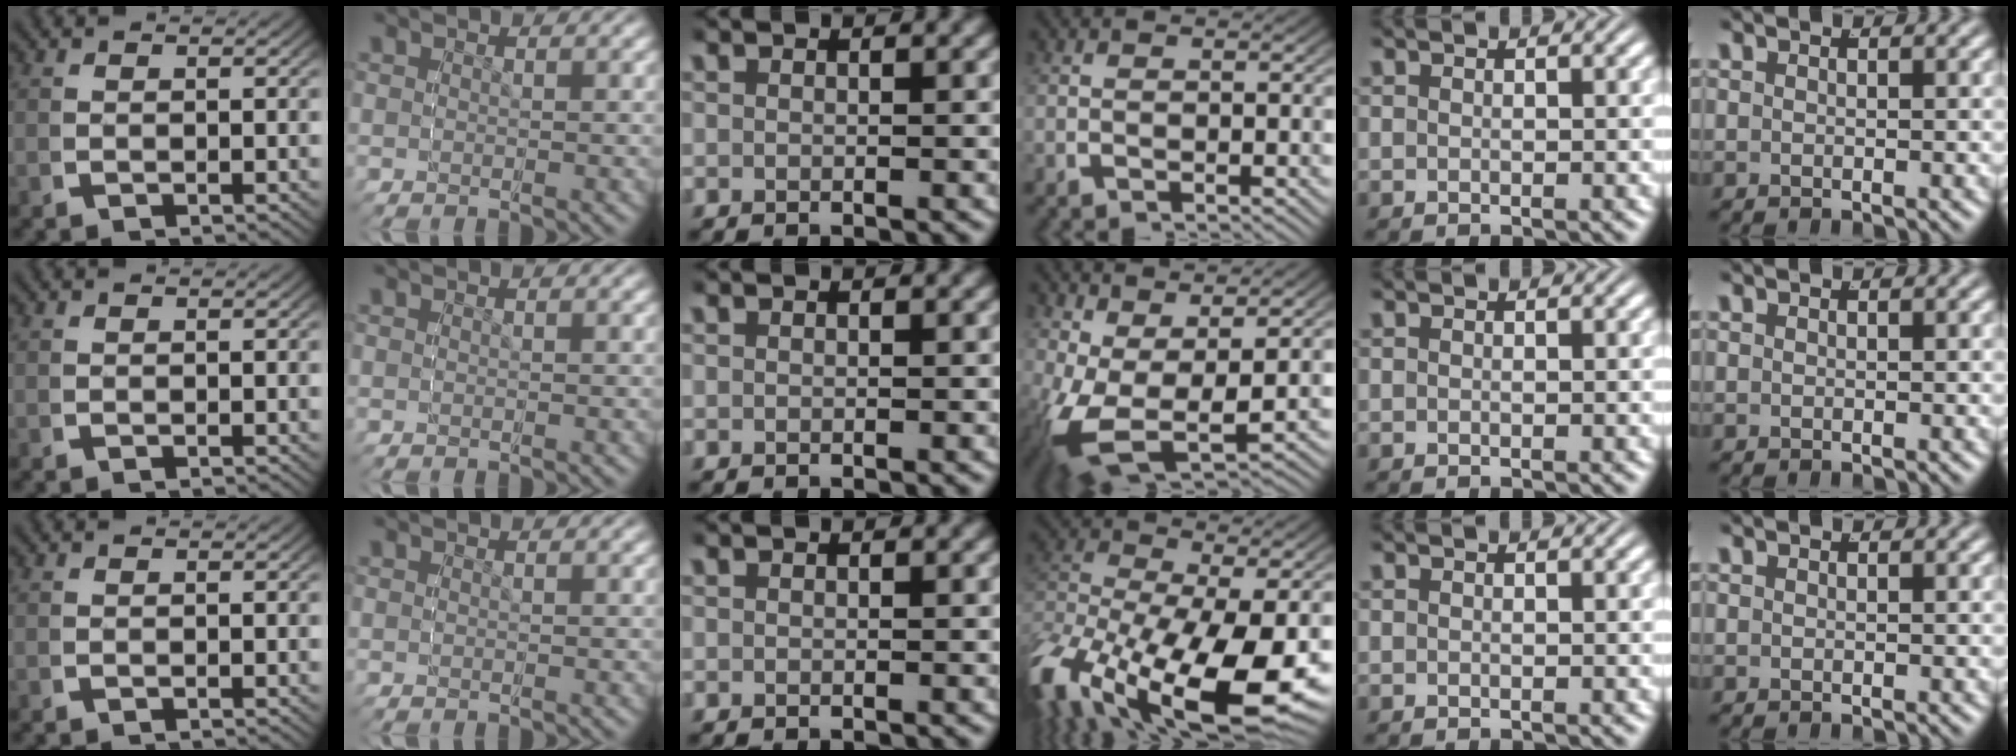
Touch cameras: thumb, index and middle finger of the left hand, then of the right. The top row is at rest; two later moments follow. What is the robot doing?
{"motion": "grasp_and_lifting", "object": "button"}